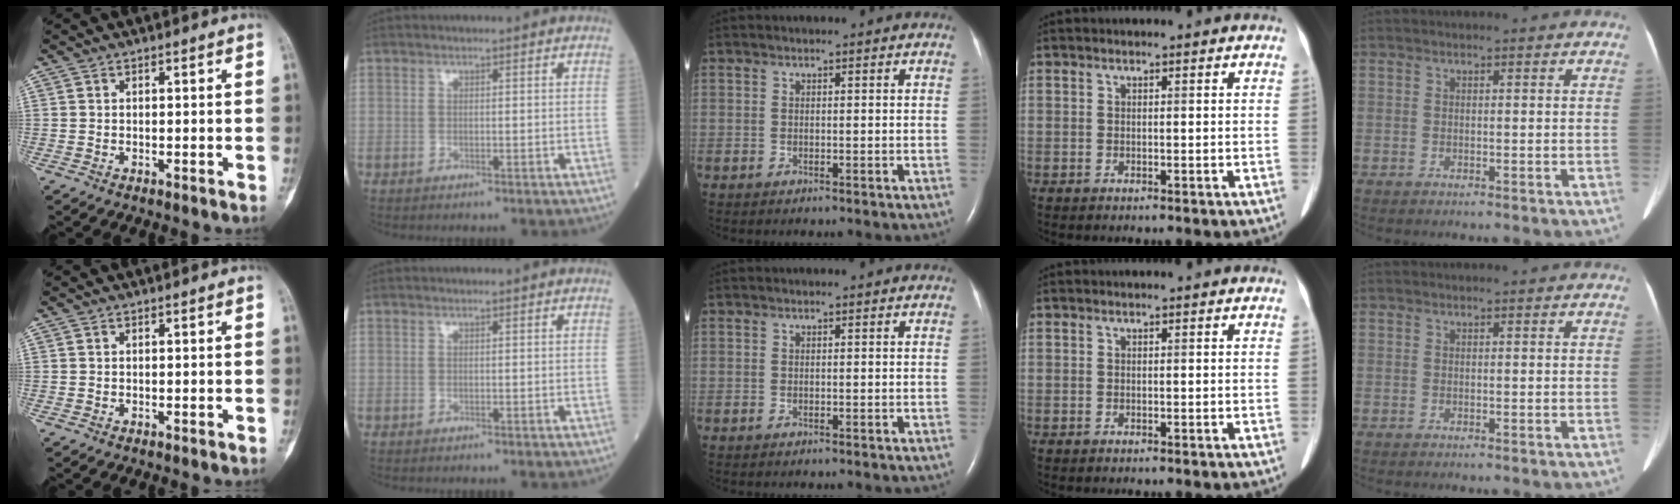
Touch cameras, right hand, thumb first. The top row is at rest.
{}